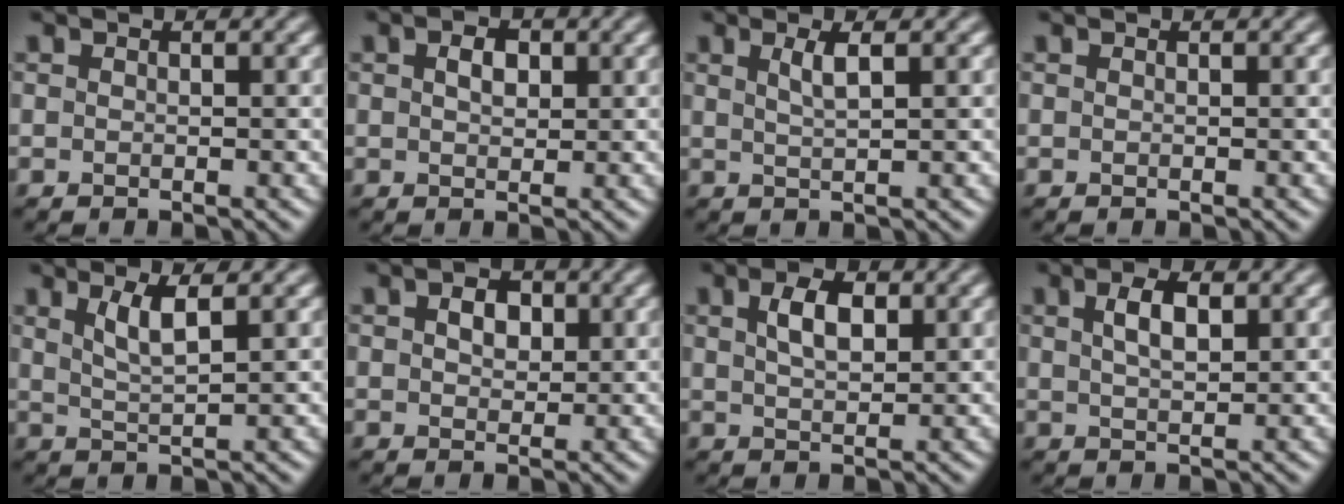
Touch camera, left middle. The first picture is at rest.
{"total": 1.9, "force": [0.6, 1.2, 1.4], "torque": [-0.024, 0.002, 0.009]}
{"total": 2.0, "force": [0.8, 0.5, 1.7], "torque": [-0.027, 0.003, 0.012]}
{"total": 0.0}
{"total": 2.7, "force": [1.3, 0.6, 2.3], "torque": [-0.043, -0.003, 0.027]}
{"total": 2.5, "force": [0.8, 1.7, 1.6], "torque": [-0.027, 0.002, 0.011]}
{"total": 3.2, "force": [1.2, 1.6, 2.5], "torque": [-0.049, 0.006, 0.025]}
{"total": 3.0, "force": [1.2, 1.2, 2.4], "torque": [-0.046, 0.006, 0.023]}